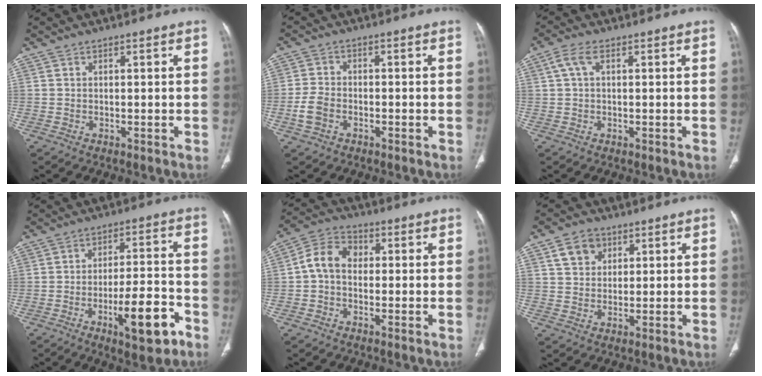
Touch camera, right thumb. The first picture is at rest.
{"total": 4.3, "force": [-1.7, 2.9, 2.6], "torque": [-0.059, 0.013, -0.035]}
{"total": 3.3, "force": [1.0, 1.6, 2.7], "torque": [-0.068, 0.016, 0.020]}
{"total": 11.9, "force": [-5.6, 3.7, 9.8], "torque": [-0.142, 0.034, -0.079]}
{"total": 7.4, "force": [0.2, 5.6, 4.9], "torque": [-0.077, 0.024, -0.009]}
{"total": 5.9, "force": [2.8, 4.5, 2.5], "torque": [-0.022, -0.010, 0.052]}